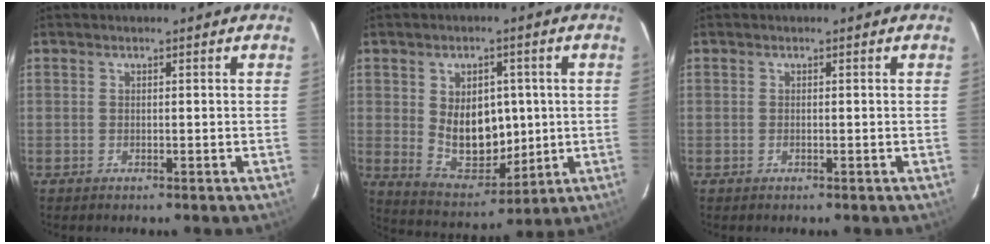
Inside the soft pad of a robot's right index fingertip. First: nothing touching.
{"total": 11.6, "force": [0.8, 8.1, 8.3], "torque": [-0.147, -0.009, 0.040]}
{"total": 0.0}